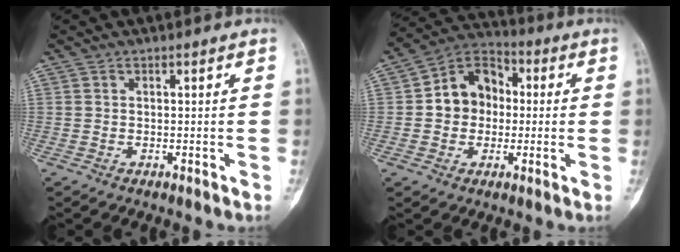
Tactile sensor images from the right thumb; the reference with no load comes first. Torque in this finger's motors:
{"motor_torque": [0.19, 0.09, 0.99, -0.20, 0.07]}